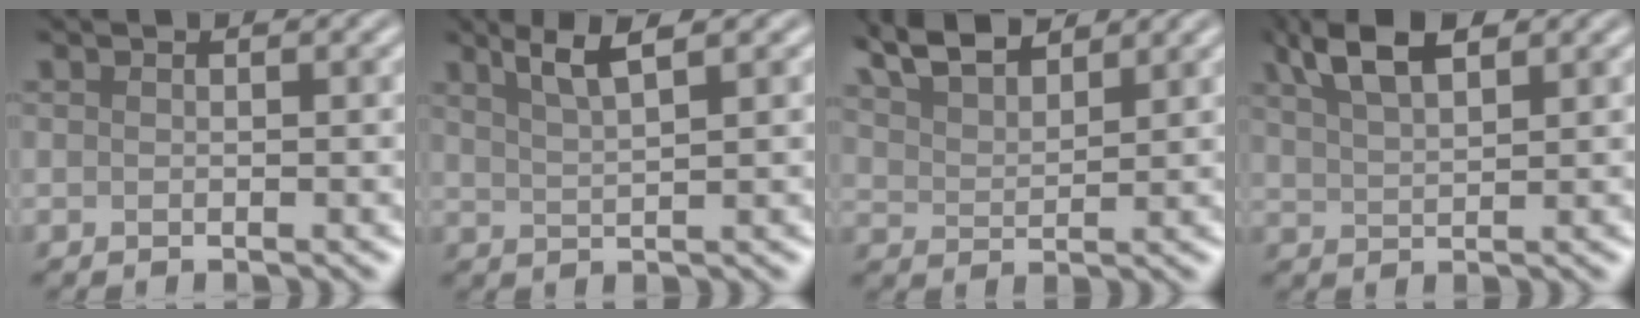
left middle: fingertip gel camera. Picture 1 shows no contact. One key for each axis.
{"total": 3.0, "fx": 1.9, "fy": 0.5, "fz": 2.3, "tx": -0.032, "ty": 0.001, "tz": 0.040}
{"total": 4.9, "fx": 4.2, "fy": 1.3, "fz": 2.1, "tx": -0.047, "ty": 0.012, "tz": 0.075}
{"total": 4.7, "fx": 3.1, "fy": 1.7, "fz": 3.1, "tx": -0.062, "ty": 0.011, "tz": 0.061}